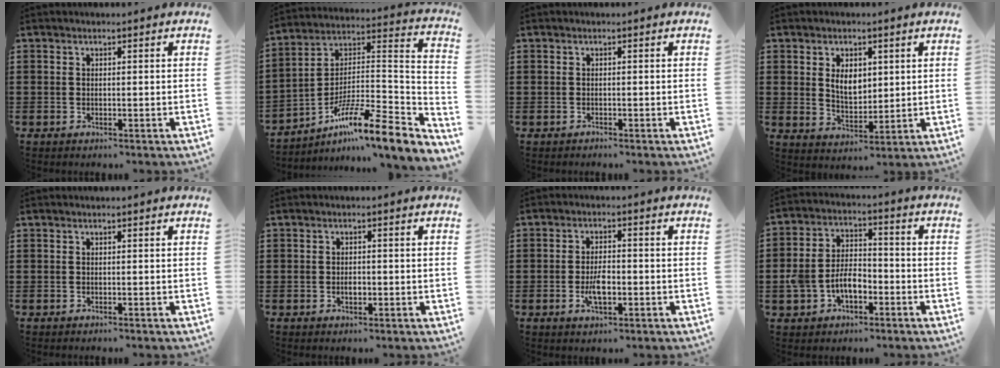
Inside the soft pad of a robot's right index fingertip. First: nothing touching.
{"total": 11.1, "force": [-7.8, 1.6, 7.7], "torque": [-0.137, -0.003, -0.155]}
{"total": 0.5, "force": [-0.4, 0.3, -0.1], "torque": [0.002, 0.005, -0.010]}
{"total": 5.0, "force": [1.5, 3.2, 3.5], "torque": [-0.063, 0.005, 0.021]}
{"total": 0.0}
{"total": 1.6, "force": [-0.4, 0.8, 1.3], "torque": [-0.025, 0.002, -0.008]}
{"total": 4.7, "force": [-1.2, 2.0, 4.1], "torque": [-0.092, -0.002, -0.026]}
{"total": 6.9, "force": [-2.6, 4.4, 4.6], "torque": [-0.113, 0.005, -0.056]}